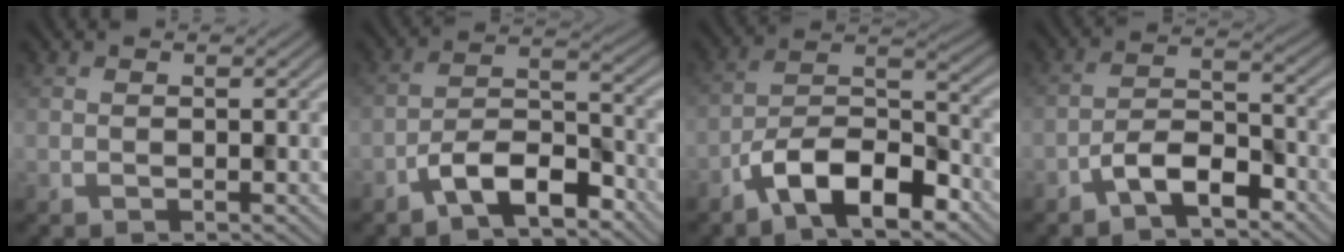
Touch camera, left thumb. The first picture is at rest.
{"total": 7.0, "force": [-4.7, 2.5, 4.5], "torque": [-0.081, 0.010, -0.098]}
{"total": 10.1, "force": [-6.5, 3.7, 6.8], "torque": [-0.111, 0.005, -0.138]}
{"total": 5.4, "force": [-3.6, 2.0, 3.5], "torque": [-0.064, 0.009, -0.079]}